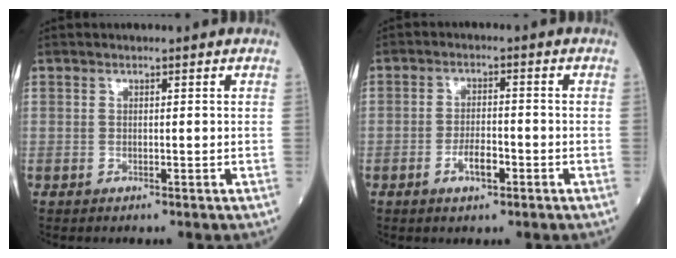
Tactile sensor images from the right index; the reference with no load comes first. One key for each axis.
{"total": 3.9, "fx": -1.8, "fy": 1.3, "fz": 3.2, "tx": -0.059, "ty": 0.004, "tz": -0.032}